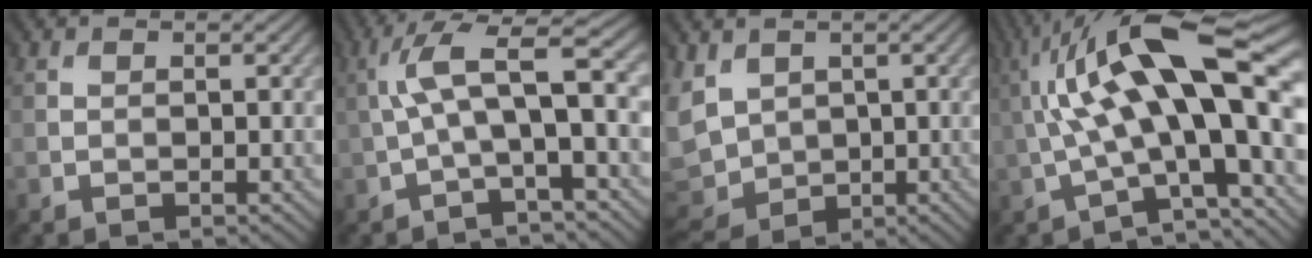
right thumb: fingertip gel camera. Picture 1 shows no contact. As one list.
[{"total": 6.7, "force": [-0.6, 1.0, 6.6], "torque": [-0.120, 0.026, -0.017]}, {"total": 5.6, "force": [1.2, 5.1, 2.0], "torque": [-0.099, -0.006, 0.020]}, {"total": 14.0, "force": [1.5, 3.4, 13.5], "torque": [-0.238, 0.031, 0.026]}]